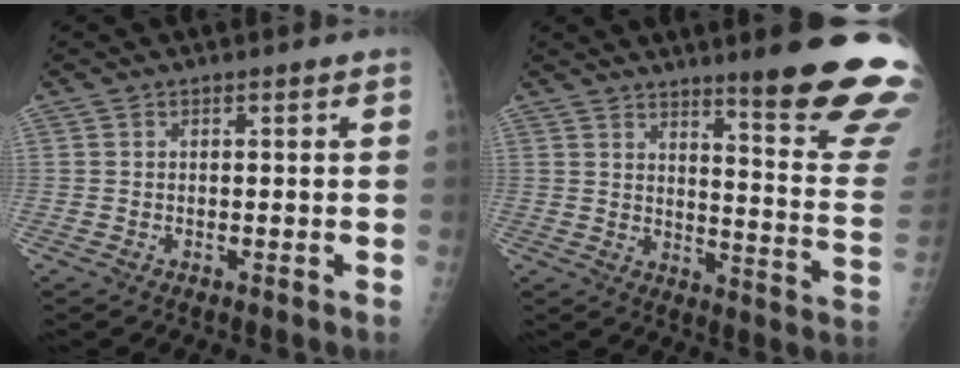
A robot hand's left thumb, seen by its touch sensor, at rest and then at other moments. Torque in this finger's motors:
{"motor_torque": [3.83, 1.18, 1.47, -1.30, 0.18]}